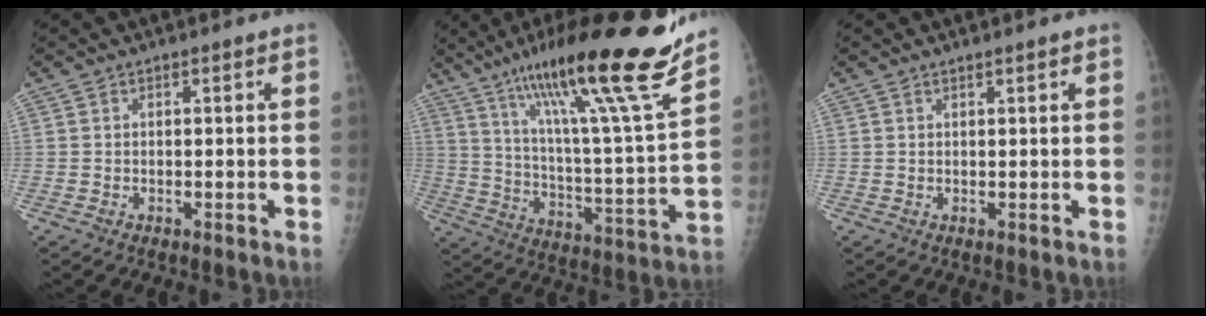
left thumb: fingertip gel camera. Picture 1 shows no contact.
{"total": 26.1, "force": [18.5, 2.0, 18.3], "torque": [-0.276, -0.075, 0.298]}
{"total": 0.6, "force": [0.5, 0.0, 0.3], "torque": [-0.007, -0.003, 0.010]}